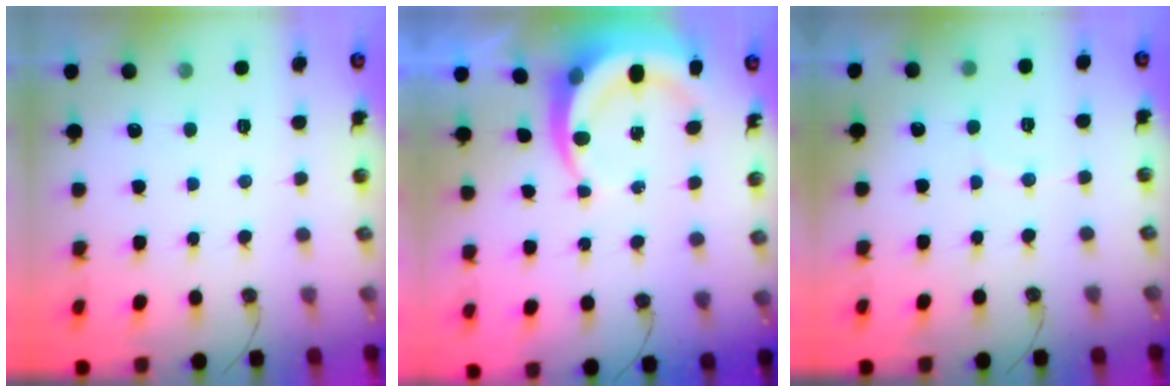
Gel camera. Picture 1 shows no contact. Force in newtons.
{"total": 8.2, "press": 8.1, "slide": 1.0}
{"total": 3.1, "press": 3.0, "slide": 0.9}